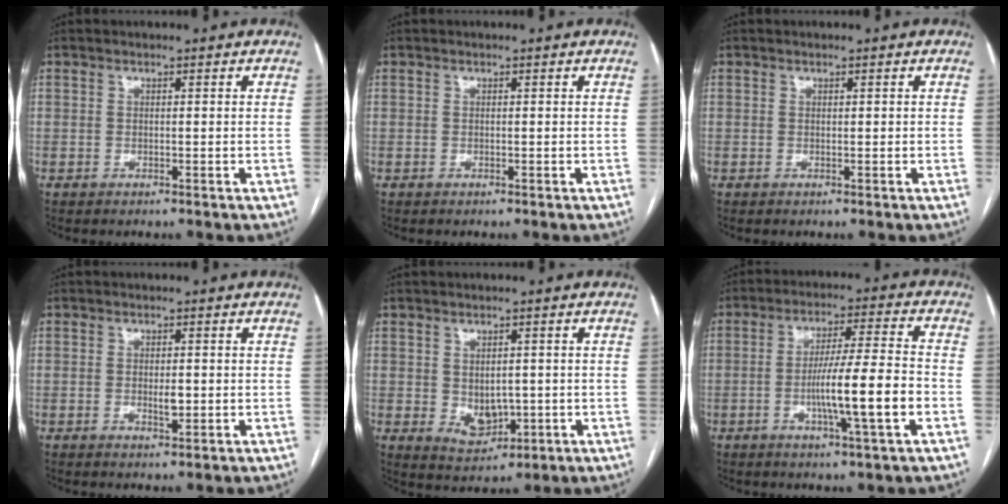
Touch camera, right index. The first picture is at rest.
{"total": 0.0}
{"total": 0.0}
{"total": 2.2, "force": [-0.3, 0.8, 2.0], "torque": [-0.035, 0.000, -0.002]}
{"total": 5.0, "force": [-0.3, 3.5, 3.7], "torque": [-0.062, -0.006, 0.014]}
{"total": 11.4, "force": [-3.1, -0.3, 10.9], "torque": [-0.188, 0.002, -0.054]}